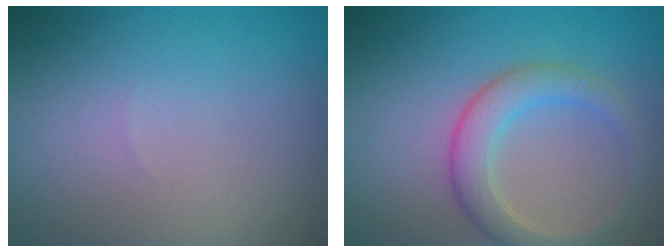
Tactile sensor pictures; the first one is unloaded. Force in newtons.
{"total": 3.6, "press": 3.6, "slide": 0.1}